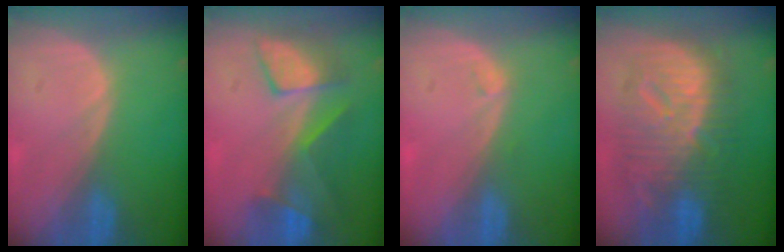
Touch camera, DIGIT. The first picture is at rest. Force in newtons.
{"total": 7.5, "press": 7.4, "slide": 1.3}
{"total": 0.6, "press": 0.6, "slide": 0.2}
{"total": 12.5, "press": 12.4, "slide": 1.1}